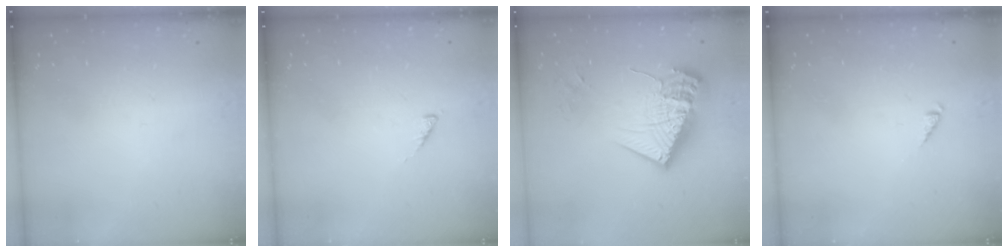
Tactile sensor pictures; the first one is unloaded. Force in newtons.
{"total": 0.9, "press": 0.9, "slide": 0.3}
{"total": 20.8, "press": 20.7, "slide": 2.2}
{"total": 2.6, "press": 2.6, "slide": 0.4}